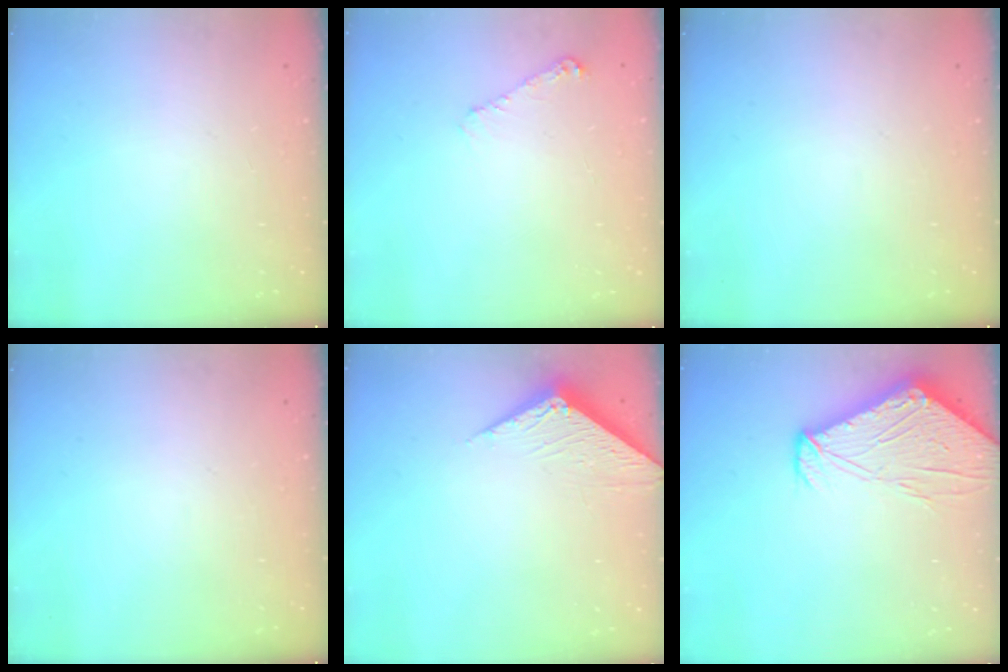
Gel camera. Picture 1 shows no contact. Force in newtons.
{"total": 5.3, "press": 5.2, "slide": 0.8}
{"total": 0.0}
{"total": 0.0}
{"total": 4.7, "press": 4.7, "slide": 0.3}
{"total": 12.8, "press": 12.7, "slide": 1.6}